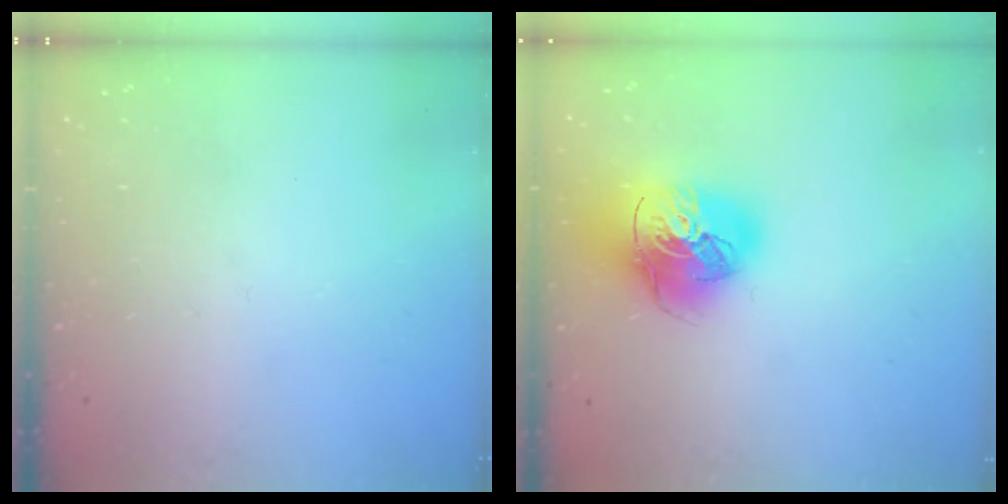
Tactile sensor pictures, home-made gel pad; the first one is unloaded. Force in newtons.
{"total": 17.1, "press": 17.0, "slide": 2.5}